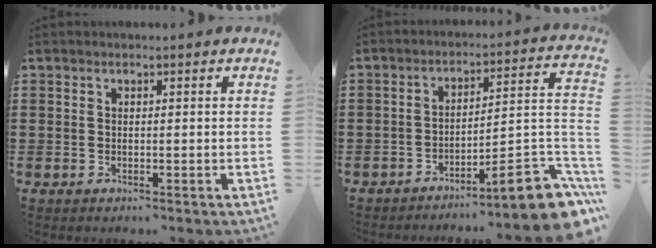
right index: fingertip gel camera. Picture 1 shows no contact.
{"total": 9.7, "force": [-6.8, 1.6, 6.8], "torque": [-0.085, 0.003, -0.129]}